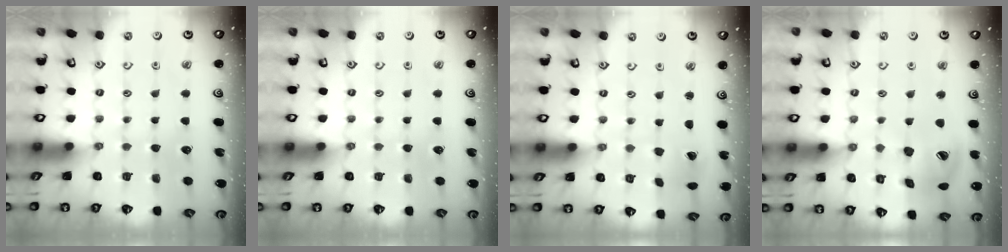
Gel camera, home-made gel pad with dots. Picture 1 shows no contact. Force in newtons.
{"total": 0.0}
{"total": 0.0}
{"total": 14.7, "press": 14.5, "slide": 2.3}